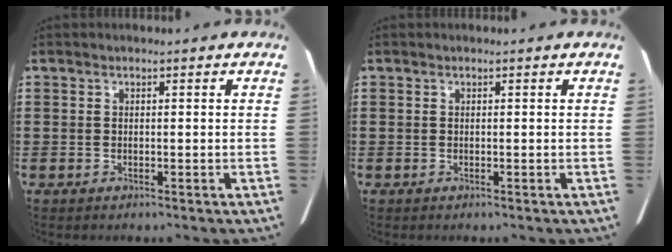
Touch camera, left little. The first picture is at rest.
{"total": 0.0}